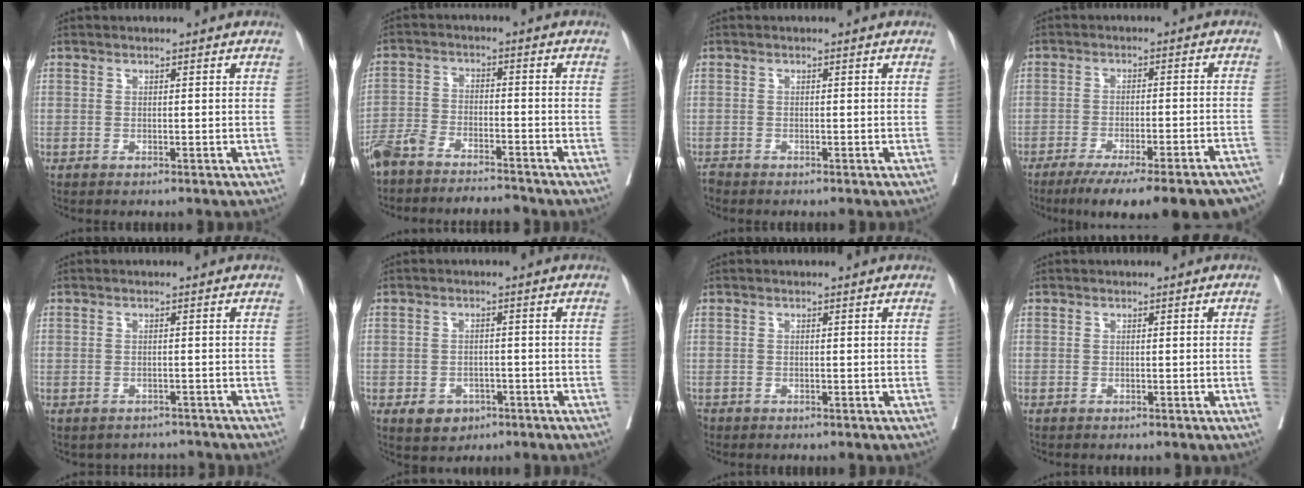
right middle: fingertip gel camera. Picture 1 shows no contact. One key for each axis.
{"total": 8.2, "fx": -7.6, "fy": 1.4, "fz": 2.9, "tx": -0.051, "ty": -0.002, "tz": -0.133}
{"total": 0.5, "fx": -0.5, "fy": 0.0, "fz": 0.0, "tx": -0.004, "ty": -0.005, "tz": -0.011}
{"total": 22.2, "fx": -18.4, "fy": 3.2, "fz": 12.1, "tx": -0.118, "ty": -0.015, "tz": -0.236}
{"total": 3.7, "fx": -3.3, "fy": 1.6, "fz": -0.3, "tx": 0.008, "ty": 0.009, "tz": -0.040}
{"total": 4.0, "fx": -2.0, "fy": 3.1, "fz": 1.7, "tx": -0.021, "ty": 0.002, "tz": -0.020}
{"total": 1.1, "fx": -0.8, "fy": 0.7, "fz": 0.3, "tx": -0.010, "ty": -0.004, "tz": -0.014}
{"total": 1.0, "fx": -0.1, "fy": -0.3, "fz": 0.9, "tx": -0.009, "ty": 0.001, "tz": -0.001}